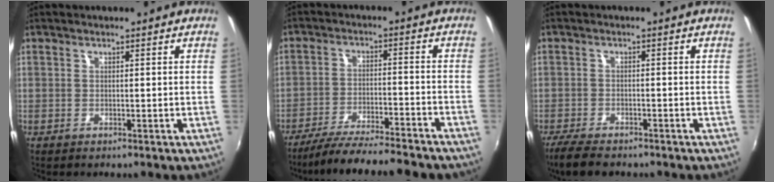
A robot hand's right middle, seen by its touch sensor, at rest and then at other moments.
{"total": 17.3, "force": [-15.3, 1.3, 8.0], "torque": [-0.151, -0.031, -0.229]}
{"total": 6.2, "force": [-5.3, 1.6, 2.9], "torque": [-0.080, -0.022, -0.096]}